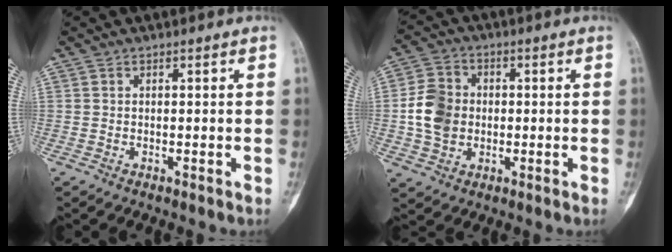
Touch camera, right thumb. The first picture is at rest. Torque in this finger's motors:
{"motor_torque": [0.15, 0.11, 0.16, -0.13, 0.07]}